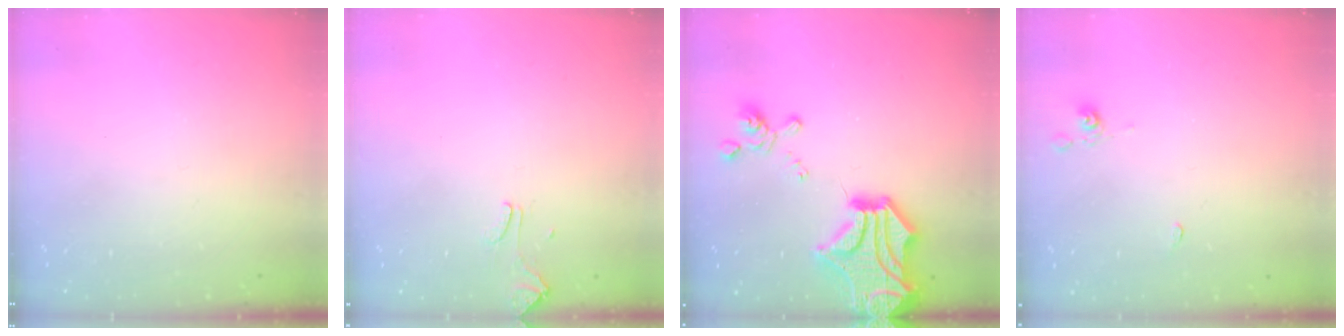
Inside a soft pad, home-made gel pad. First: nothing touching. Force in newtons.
{"total": 0.9, "press": 0.8, "slide": 0.5}
{"total": 10.7, "press": 10.2, "slide": 3.3}
{"total": 2.9, "press": 2.9, "slide": 0.6}